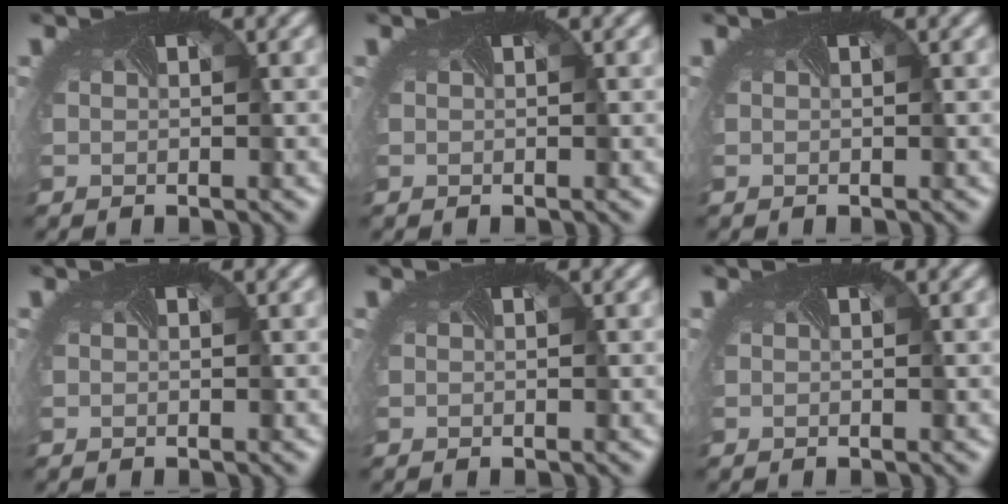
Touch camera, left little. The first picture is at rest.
{"total": 0.0}
{"total": 0.0}
{"total": 0.0}
{"total": 0.0}
{"total": 0.0}